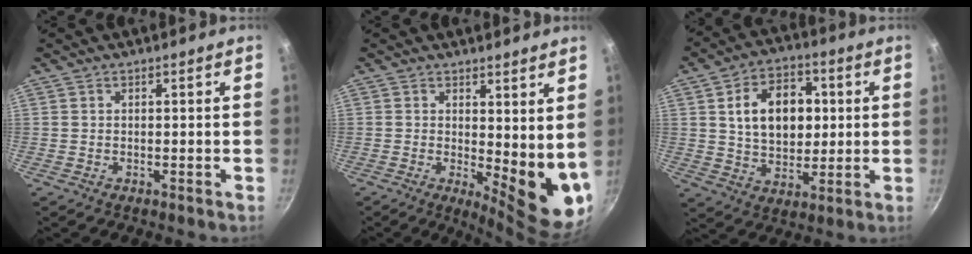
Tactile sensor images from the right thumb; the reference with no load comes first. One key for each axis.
{"total": 10.5, "fx": 1.7, "fy": 4.2, "fz": 9.5, "tx": -0.104, "ty": -0.034, "tz": 0.029}
{"total": 14.5, "fx": 2.6, "fy": 10.1, "fz": 10.1, "tx": -0.123, "ty": 0.002, "tz": 0.041}